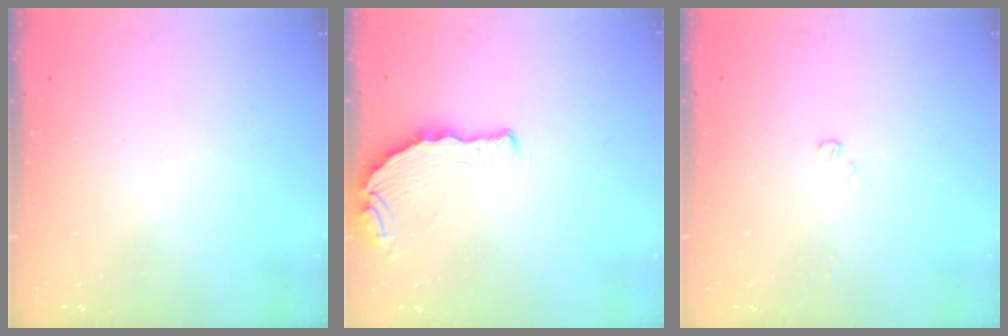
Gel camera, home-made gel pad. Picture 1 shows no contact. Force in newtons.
{"total": 7.4, "press": 5.6, "slide": 4.9}
{"total": 3.0, "press": 3.0, "slide": 0.2}